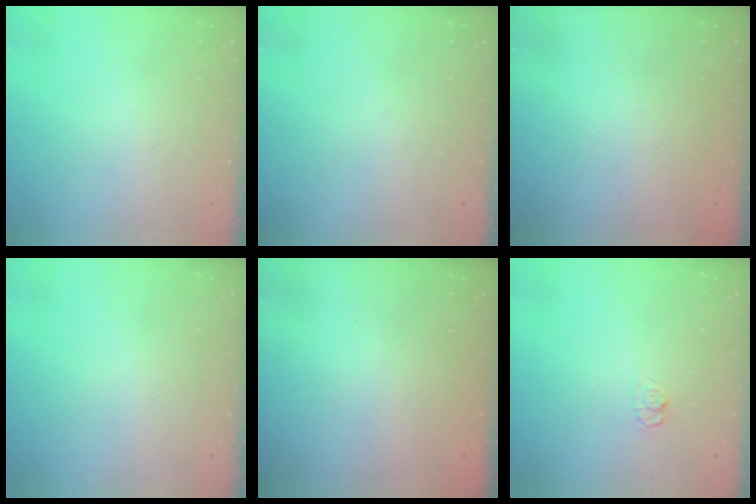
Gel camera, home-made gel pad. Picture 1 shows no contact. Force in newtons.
{"total": 0.0}
{"total": 2.3, "press": 2.2, "slide": 0.8}
{"total": 0.0}
{"total": 2.1, "press": 2.0, "slide": 0.7}
{"total": 6.2, "press": 6.1, "slide": 0.7}